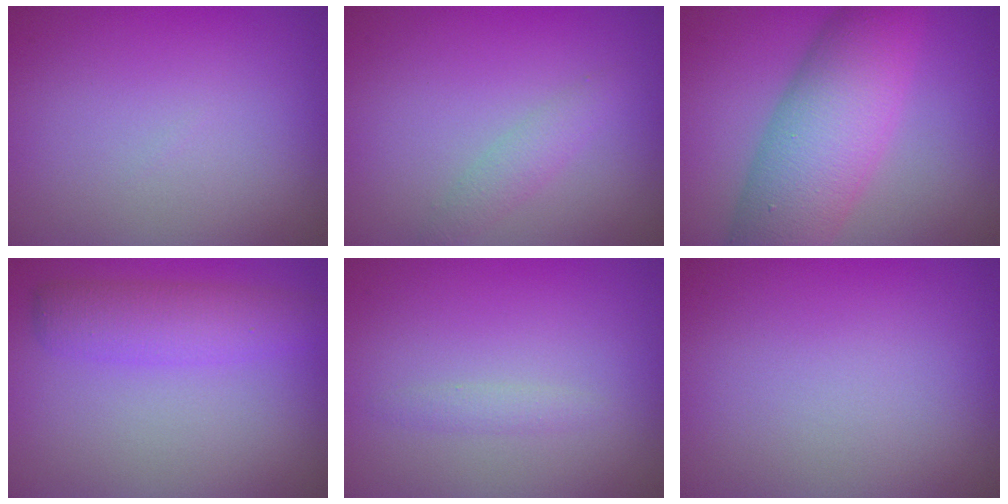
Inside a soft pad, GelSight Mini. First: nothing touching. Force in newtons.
{"total": 1.5, "press": 1.5, "slide": 0.0}
{"total": 9.5, "press": 9.5, "slide": 0.1}
{"total": 3.7, "press": 3.7, "slide": 0.1}
{"total": 0.9, "press": 0.9, "slide": 0.0}
{"total": 0.0}